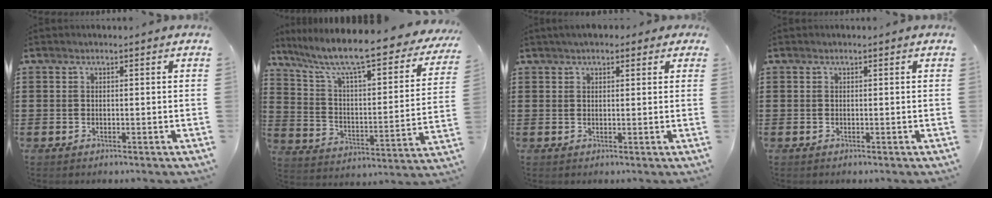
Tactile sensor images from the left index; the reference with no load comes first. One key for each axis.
{"total": 10.0, "fx": 8.2, "fy": 0.5, "fz": 5.6, "tx": -0.133, "ty": -0.065, "tz": 0.131}
{"total": 2.0, "fx": 1.2, "fy": 1.0, "fz": 1.1, "tx": -0.026, "ty": 0.008, "tz": 0.022}
{"total": 0.0}